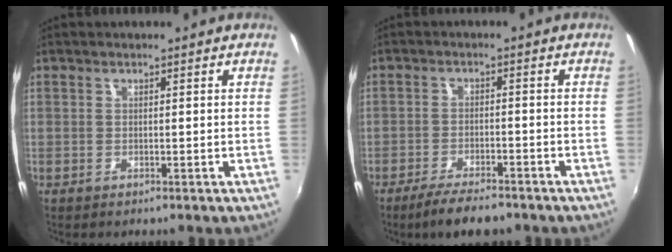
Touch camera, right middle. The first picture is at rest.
{"total": 7.0, "force": [-5.7, 1.6, 3.8], "torque": [-0.089, -0.011, -0.096]}